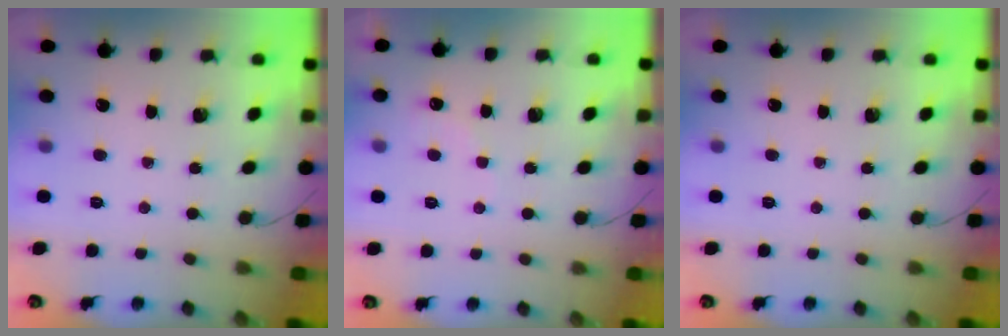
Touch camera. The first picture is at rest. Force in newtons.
{"total": 3.4, "press": 3.3, "slide": 1.0}
{"total": 0.0}